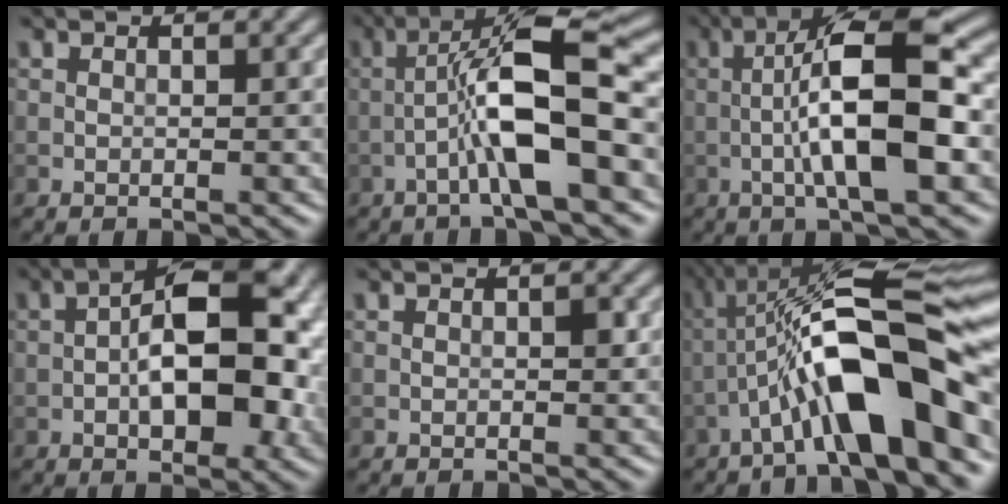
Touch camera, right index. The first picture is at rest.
{"total": 9.2, "force": [-2.3, 1.6, 8.8], "torque": [-0.146, 0.023, -0.045]}
{"total": 9.9, "force": [-1.2, 2.3, 9.6], "torque": [-0.159, 0.017, -0.027]}
{"total": 10.5, "force": [-1.0, 4.8, 9.3], "torque": [-0.140, 0.014, -0.020]}
{"total": 0.7, "force": [0.0, 0.4, 0.6], "torque": [-0.006, -0.001, 0.000]}
{"total": 12.1, "force": [-3.8, 2.7, 11.2], "torque": [-0.187, 0.023, -0.068]}